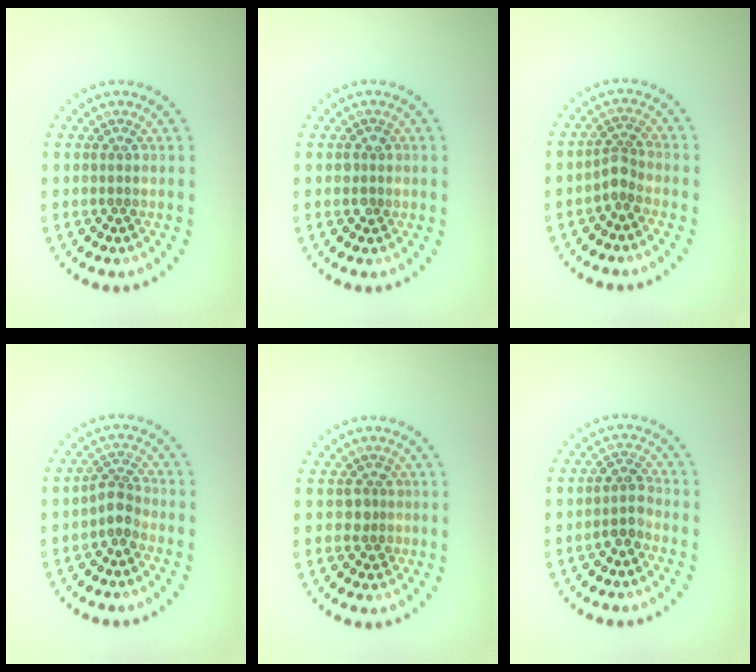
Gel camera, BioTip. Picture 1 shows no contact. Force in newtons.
{"total": 1.1, "press": 1.1, "slide": 0.2}
{"total": 1.9, "press": 1.4, "slide": 1.3}
{"total": 2.0, "press": 1.6, "slide": 1.2}
{"total": 1.5, "press": 1.3, "slide": 0.8}
{"total": 2.0, "press": 1.7, "slide": 1.0}